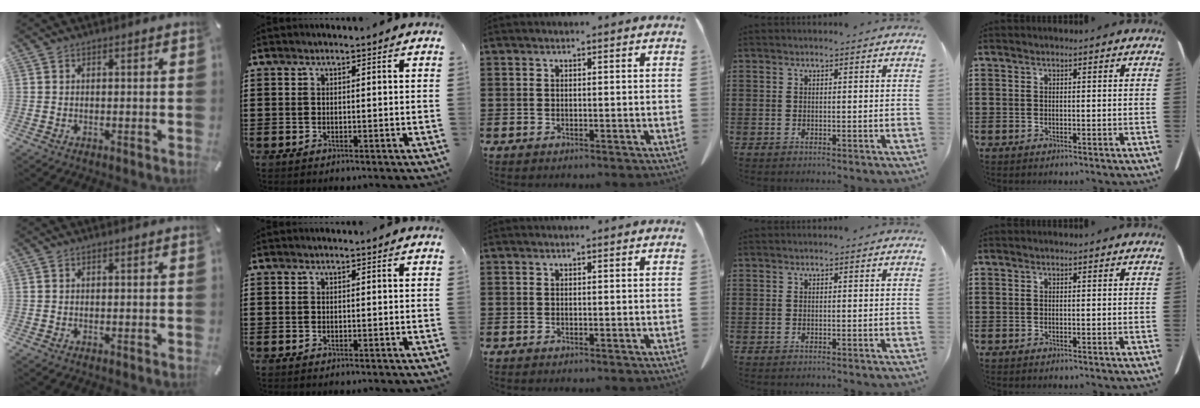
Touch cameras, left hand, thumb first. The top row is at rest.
{}